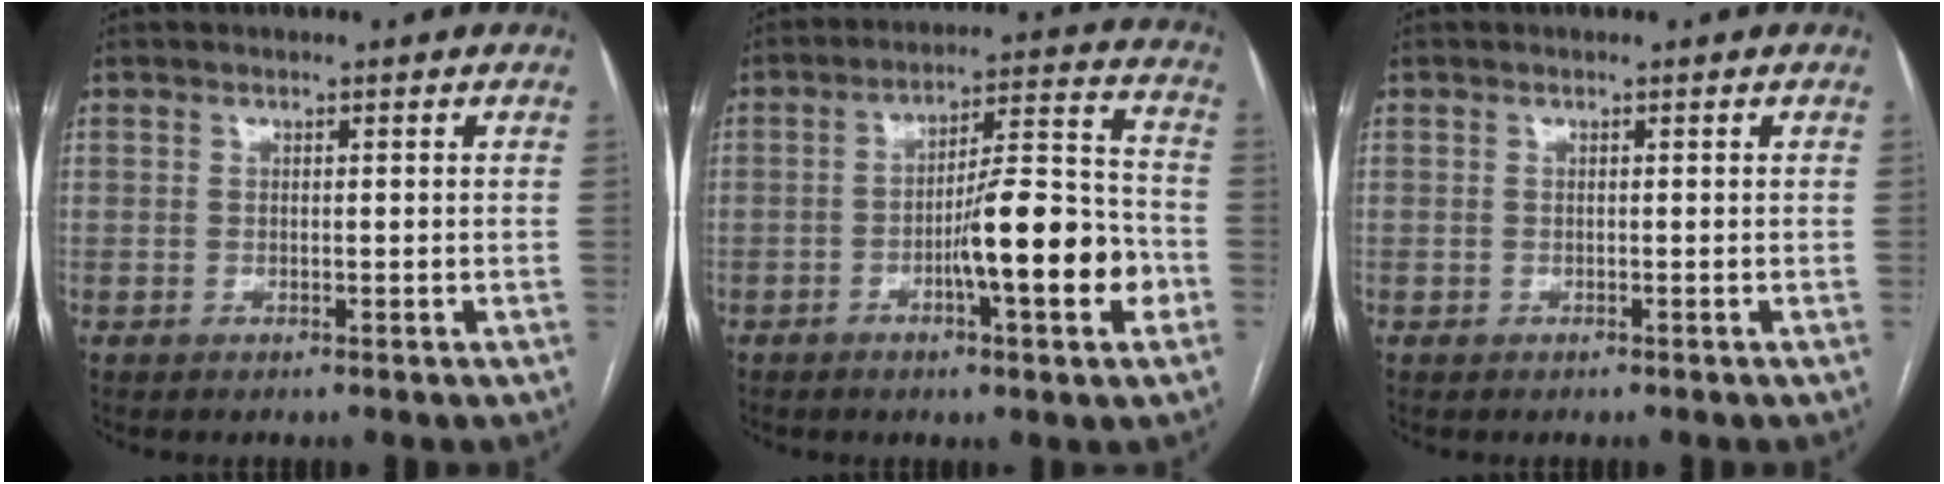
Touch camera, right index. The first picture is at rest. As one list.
[{"total": 13.4, "force": [-4.3, 1.5, 12.6], "torque": [-0.193, 0.011, -0.064]}, {"total": 0.0}]